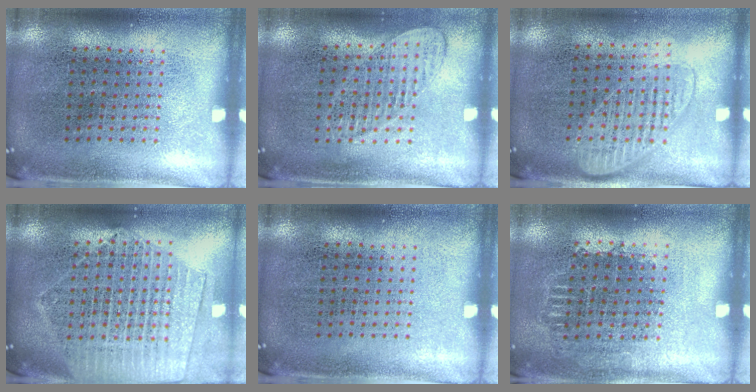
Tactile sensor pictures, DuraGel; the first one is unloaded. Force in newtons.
{"total": 1.0, "press": 1.0, "slide": 0.2}
{"total": 1.4, "press": 1.3, "slide": 0.6}
{"total": 1.9, "press": 1.7, "slide": 0.7}
{"total": 0.0}
{"total": 0.7, "press": 0.7, "slide": 0.3}